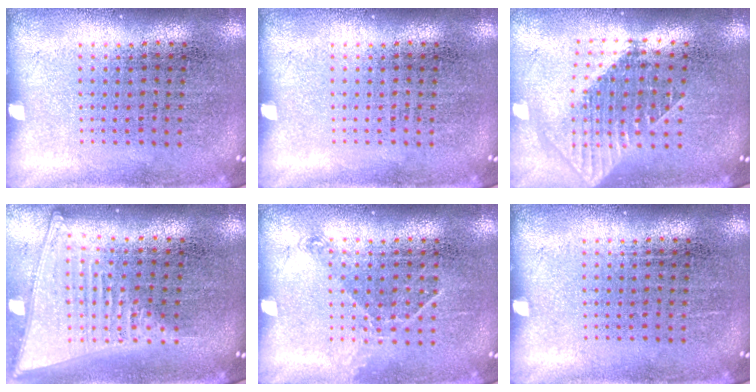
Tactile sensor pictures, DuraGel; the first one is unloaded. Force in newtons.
{"total": 0.0}
{"total": 1.8, "press": 1.5, "slide": 1.0}
{"total": 2.0, "press": 1.7, "slide": 1.0}
{"total": 0.9, "press": 0.8, "slide": 0.5}
{"total": 0.0}